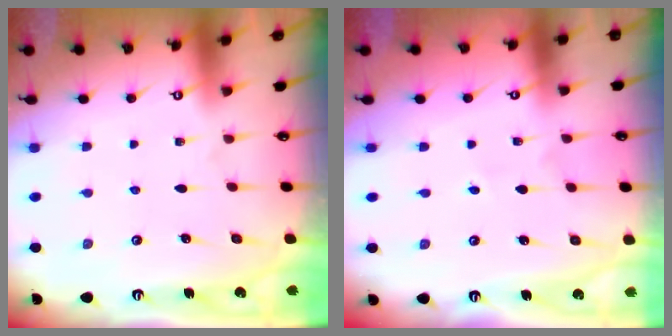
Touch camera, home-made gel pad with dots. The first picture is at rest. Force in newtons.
{"total": 1.7, "press": 1.6, "slide": 0.5}